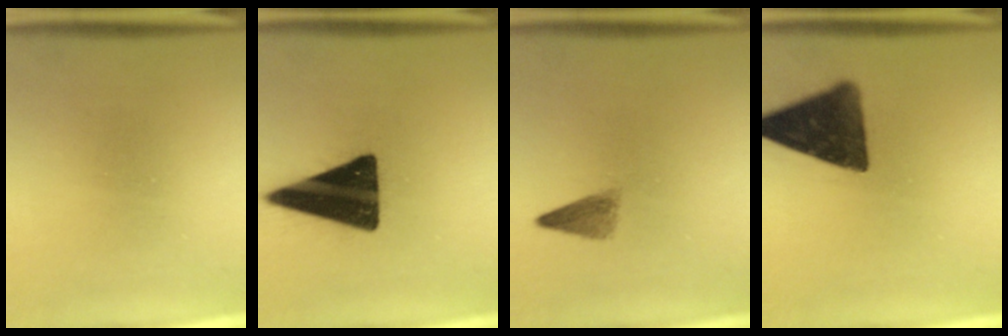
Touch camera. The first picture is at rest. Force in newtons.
{"total": 18.6}
{"total": 2.5}
{"total": 13.8}